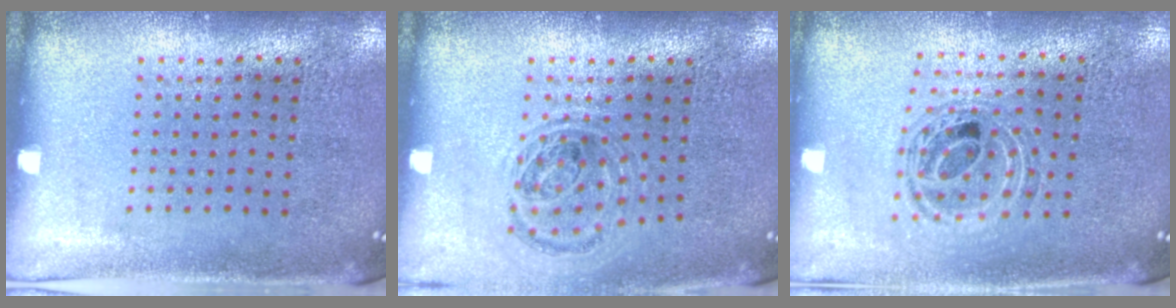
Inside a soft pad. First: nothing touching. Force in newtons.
{"total": 0.9, "press": 0.9, "slide": 0.2}
{"total": 0.7, "press": 0.7, "slide": 0.2}